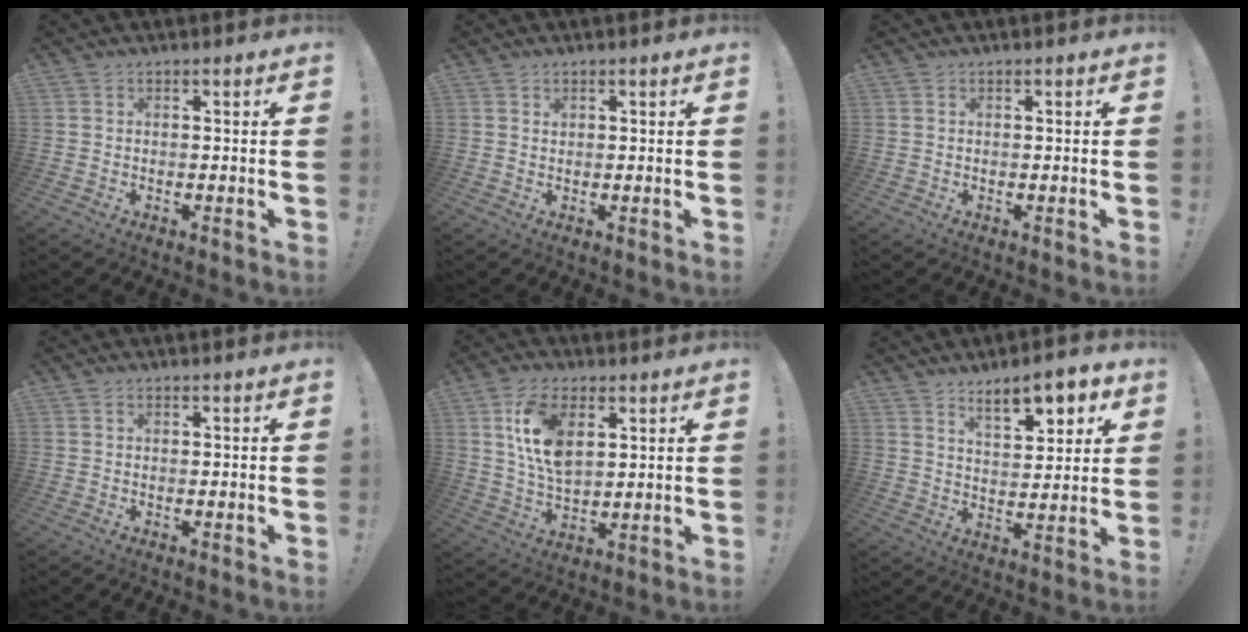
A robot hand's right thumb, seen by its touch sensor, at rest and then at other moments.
{"total": 0.6, "force": [0.4, 0.4, 0.1], "torque": [0.003, -0.003, 0.007]}
{"total": 0.0}
{"total": 0.0}
{"total": 12.3, "force": [4.9, 6.9, 9.0], "torque": [-0.176, -0.011, 0.088]}
{"total": 10.4, "force": [6.8, 3.5, 7.1], "torque": [-0.102, -0.037, 0.115]}